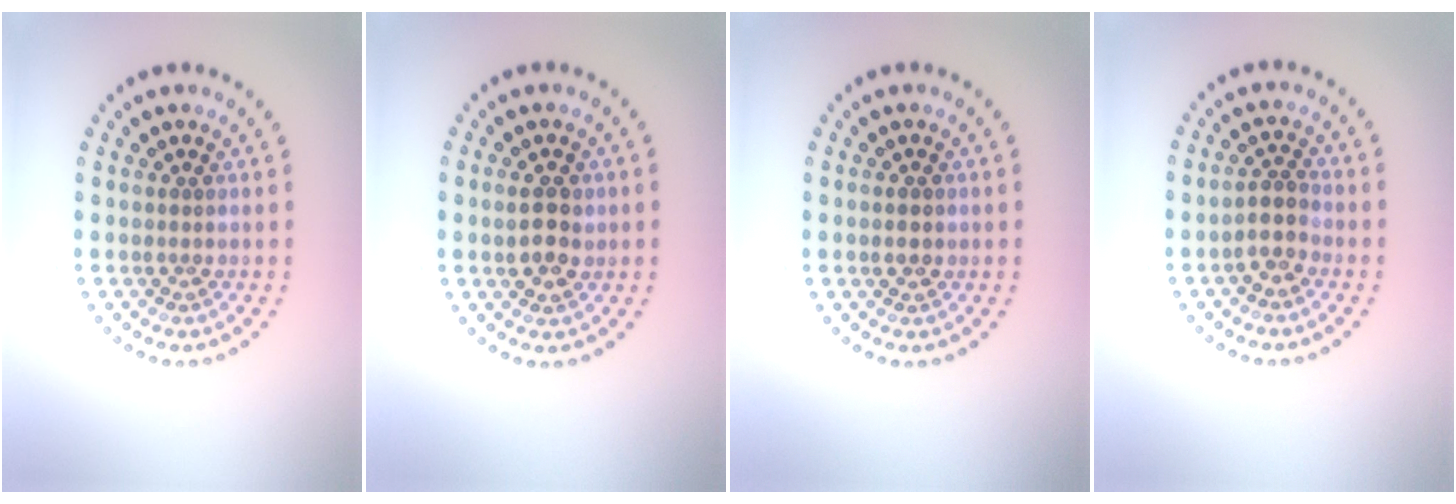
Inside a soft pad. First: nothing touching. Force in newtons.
{"total": 2.7, "press": 2.7, "slide": 0.5}
{"total": 1.6, "press": 1.6, "slide": 0.1}
{"total": 2.2, "press": 1.9, "slide": 1.2}